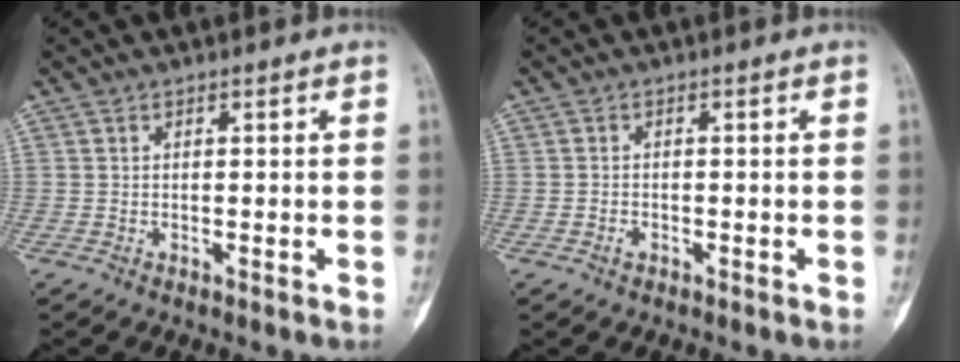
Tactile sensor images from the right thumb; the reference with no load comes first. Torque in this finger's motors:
{"motor_torque": [-0.48, -0.19, -0.23, -0.16, 0.06]}